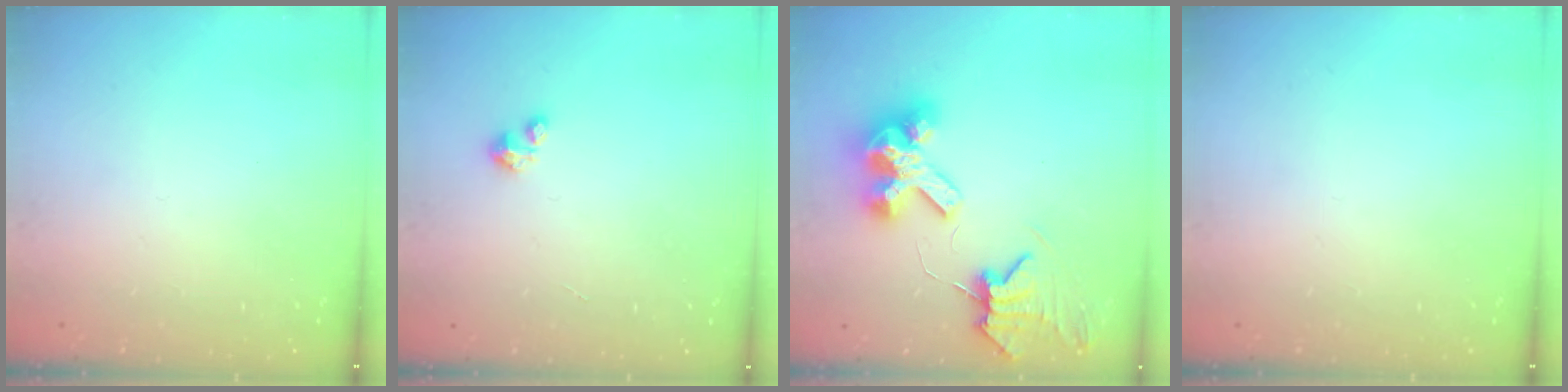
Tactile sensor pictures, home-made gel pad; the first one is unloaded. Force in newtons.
{"total": 0.9, "press": 0.9, "slide": 0.2}
{"total": 9.1, "press": 9.0, "slide": 1.3}
{"total": 0.0}